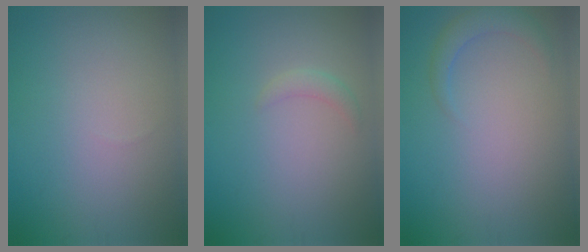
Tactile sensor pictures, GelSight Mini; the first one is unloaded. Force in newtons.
{"total": 1.1, "press": 1.1, "slide": 0.0}
{"total": 1.9, "press": 1.9, "slide": 0.1}